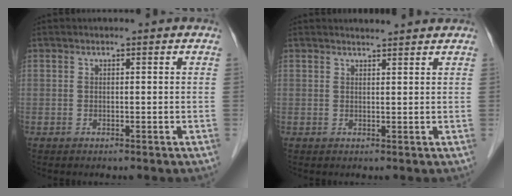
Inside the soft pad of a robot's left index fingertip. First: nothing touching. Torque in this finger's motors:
{"motor_torque": [0.31, -0.16, 0.03, -0.01]}